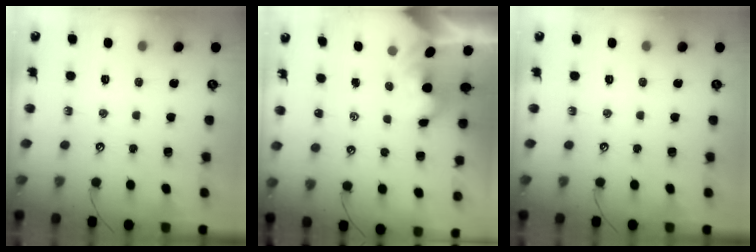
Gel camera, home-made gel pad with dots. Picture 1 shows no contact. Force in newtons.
{"total": 1.5, "press": 1.5, "slide": 0.4}
{"total": 0.0}